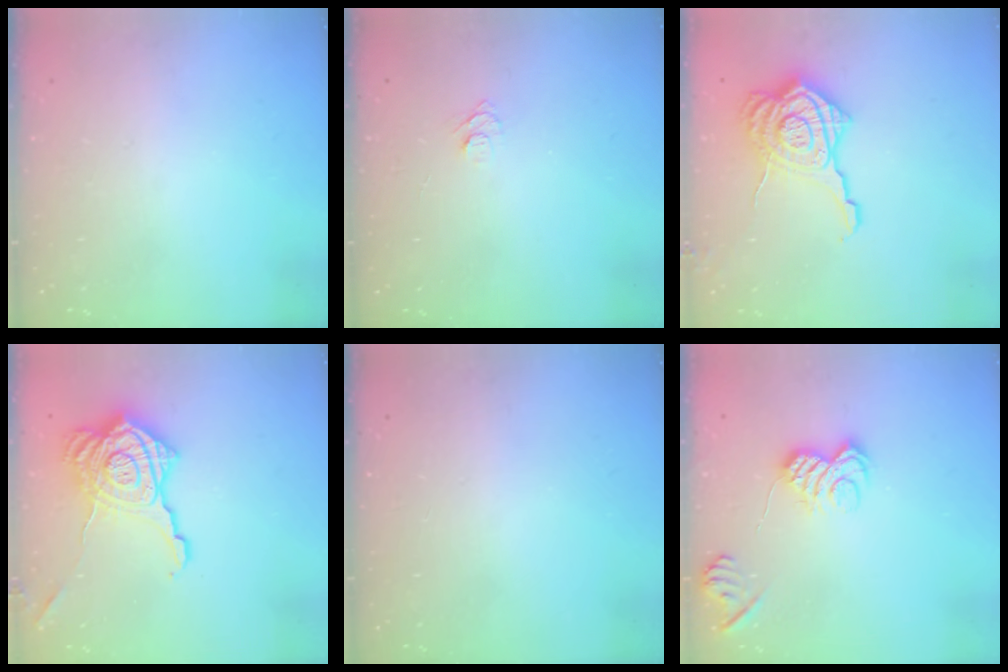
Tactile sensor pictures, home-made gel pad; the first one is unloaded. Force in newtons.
{"total": 5.5, "press": 5.5, "slide": 0.7}
{"total": 15.8, "press": 15.8, "slide": 1.2}
{"total": 23.5, "press": 23.4, "slide": 2.0}
{"total": 0.0}
{"total": 8.3, "press": 8.3, "slide": 0.9}